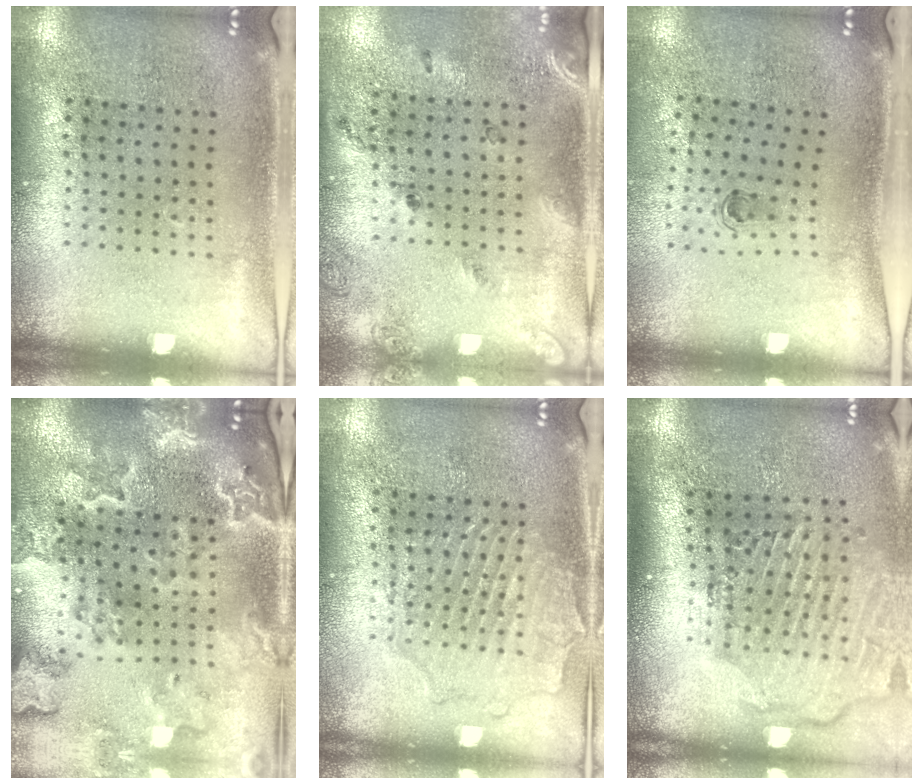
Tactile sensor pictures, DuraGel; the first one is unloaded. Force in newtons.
{"total": 1.7, "press": 1.1, "slide": 1.3}
{"total": 0.6, "press": 0.3, "slide": 0.5}
{"total": 3.1, "press": 2.8, "slide": 1.3}
{"total": 2.1, "press": 2.1, "slide": 0.2}
{"total": 2.8, "press": 2.3, "slide": 1.7}